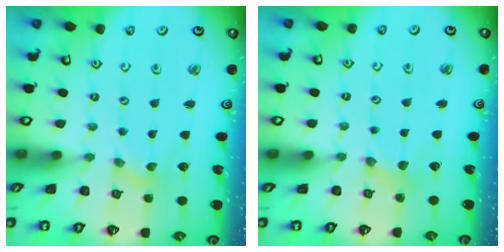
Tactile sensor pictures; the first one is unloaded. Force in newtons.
{"total": 3.1, "press": 3.1, "slide": 0.5}